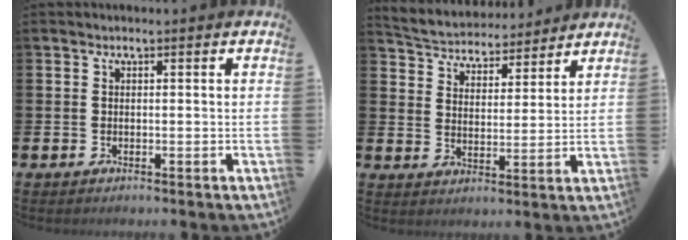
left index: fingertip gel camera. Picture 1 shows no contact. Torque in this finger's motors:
{"motor_torque": [1.13, -0.99, 0.10, 0.01]}